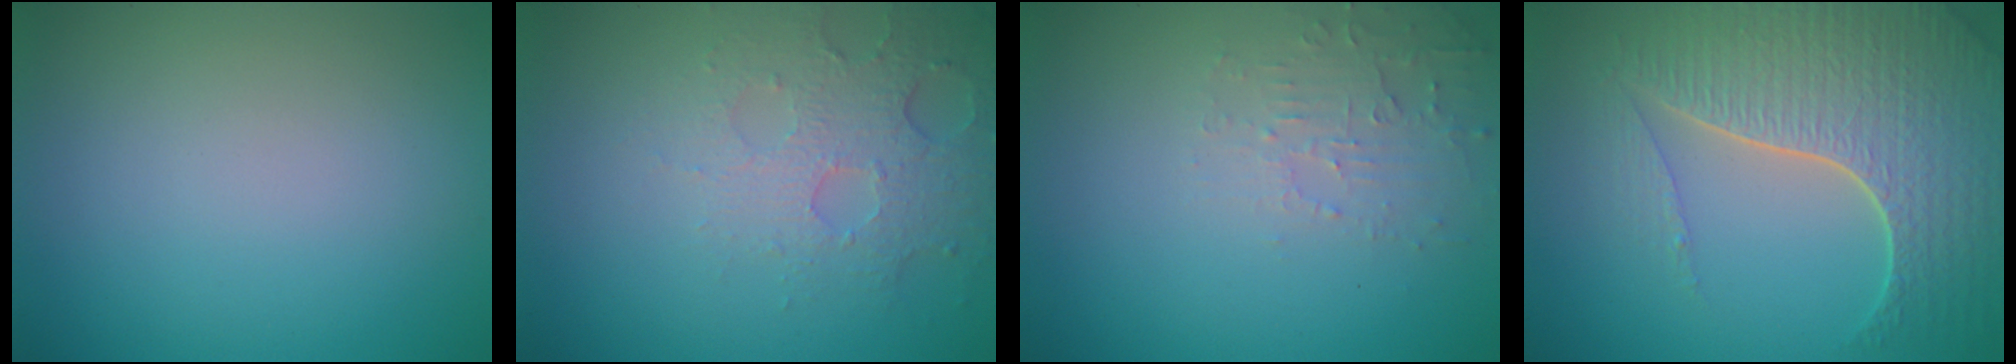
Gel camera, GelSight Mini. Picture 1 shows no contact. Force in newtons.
{"total": 4.9, "press": 3.3, "slide": 3.6}
{"total": 2.4, "press": 2.3, "slide": 0.6}
{"total": 7.4, "press": 5.5, "slide": 5.0}